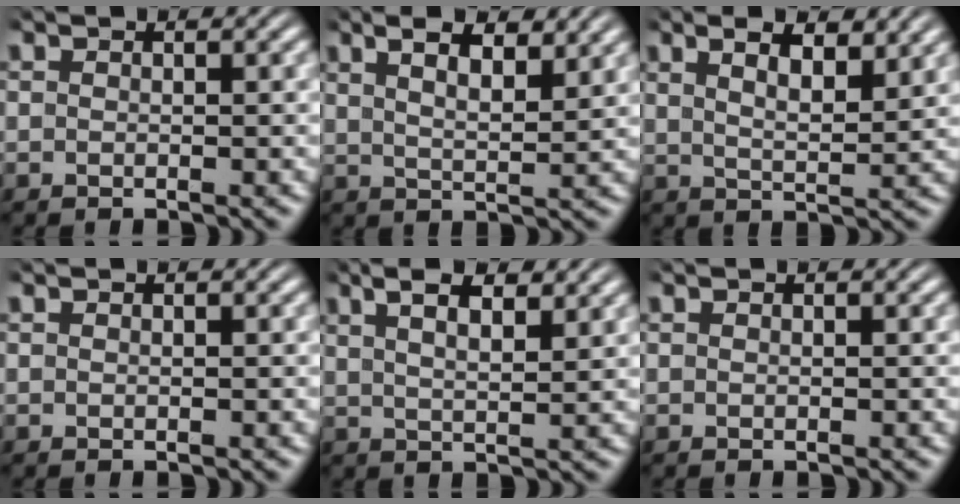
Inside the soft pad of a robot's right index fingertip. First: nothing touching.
{"total": 7.2, "force": [4.0, 3.7, 4.8], "torque": [-0.051, 0.022, 0.048]}
{"total": 6.4, "force": [3.5, 3.3, 4.3], "torque": [-0.043, 0.017, 0.041]}
{"total": 0.0}
{"total": 6.0, "force": [3.7, 2.5, 4.0], "torque": [-0.048, 0.020, 0.050]}
{"total": 0.8, "force": [-0.1, -0.7, -0.3], "torque": [0.010, -0.010, 0.006]}